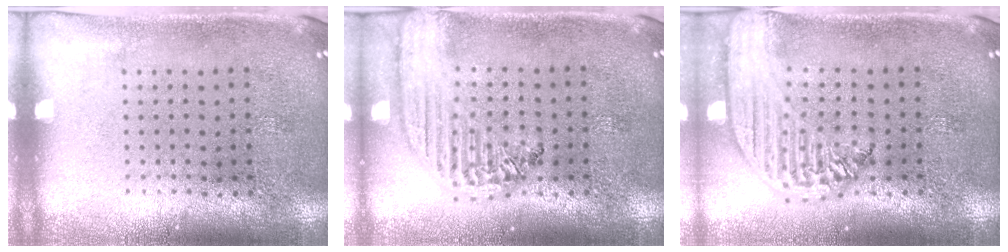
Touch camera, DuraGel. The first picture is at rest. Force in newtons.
{"total": 2.1, "press": 1.9, "slide": 1.0}
{"total": 2.6, "press": 2.1, "slide": 1.4}